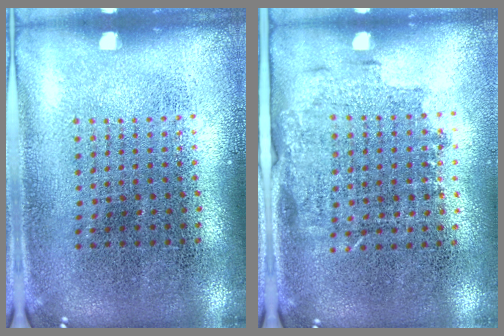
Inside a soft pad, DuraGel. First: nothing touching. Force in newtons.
{"total": 1.5, "press": 1.2, "slide": 1.0}